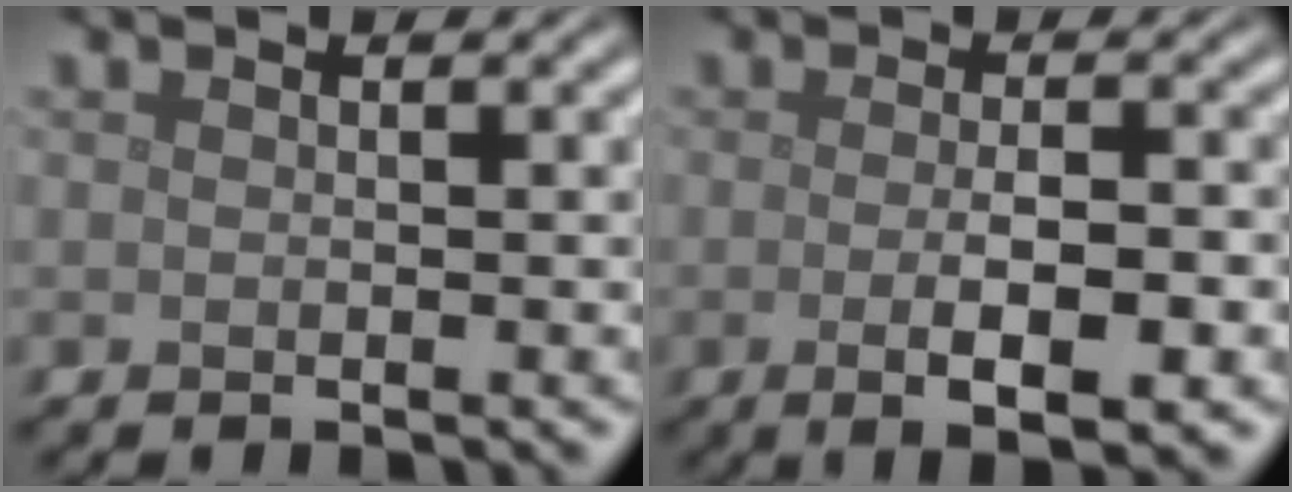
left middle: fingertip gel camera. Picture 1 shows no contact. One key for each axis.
{"total": 4.6, "fx": -1.1, "fy": 1.2, "fz": 4.3, "tx": -0.069, "ty": -0.007, "tz": -0.012}